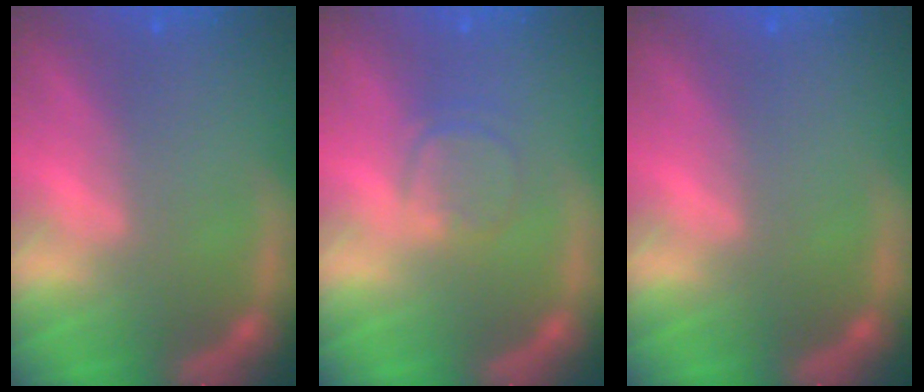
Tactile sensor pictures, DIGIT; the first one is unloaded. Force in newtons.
{"total": 2.4}
{"total": 0.0}